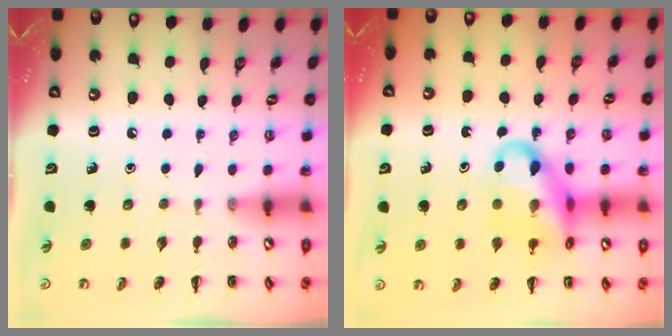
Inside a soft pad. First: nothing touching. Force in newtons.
{"total": 15.7, "press": 15.5, "slide": 2.6}